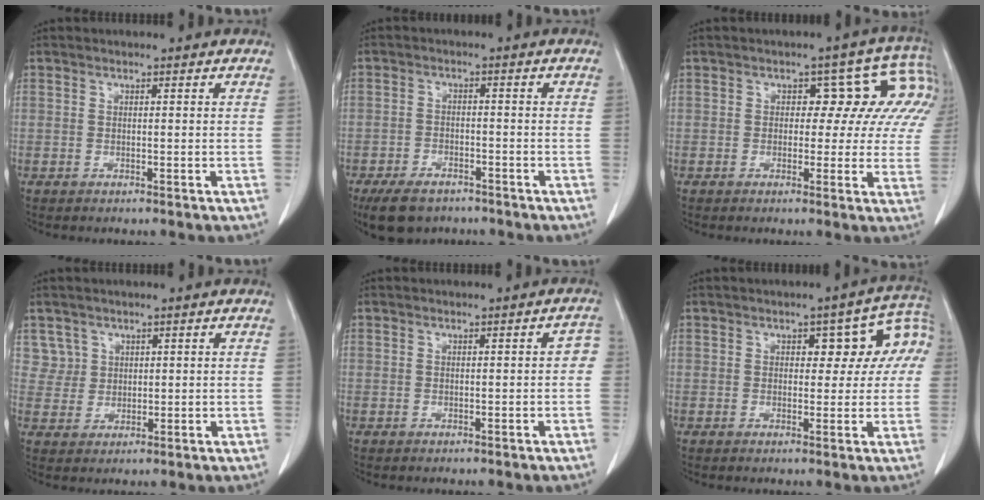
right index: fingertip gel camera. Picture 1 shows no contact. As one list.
[{"total": 7.3, "force": [-5.5, 3.5, 3.1], "torque": [-0.058, -0.004, -0.087]}, {"total": 8.1, "force": [3.5, 5.3, 5.1], "torque": [-0.046, 0.025, 0.018]}, {"total": 3.4, "force": [1.7, 2.9, -0.4], "torque": [0.022, 0.006, 0.029]}, {"total": 1.8, "force": [-0.3, 0.8, 1.5], "torque": [-0.004, 0.008, -0.004]}, {"total": 7.0, "force": [1.5, 4.0, 5.6], "torque": [-0.051, 0.038, 0.017]}]